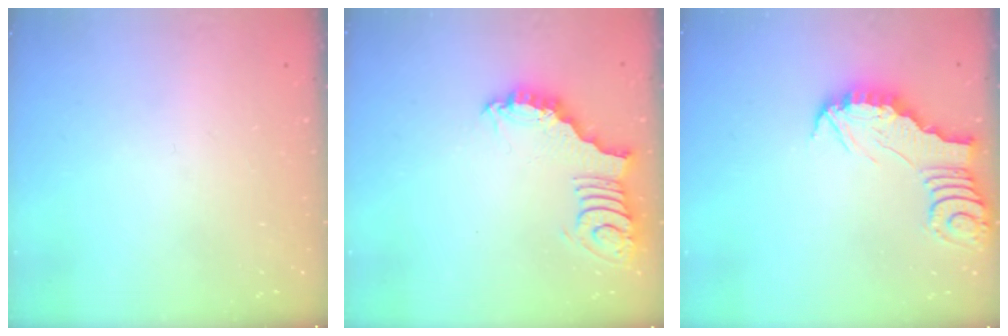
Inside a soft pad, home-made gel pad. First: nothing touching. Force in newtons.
{"total": 3.0, "press": 3.0, "slide": 0.5}
{"total": 2.6, "press": 2.6, "slide": 0.2}